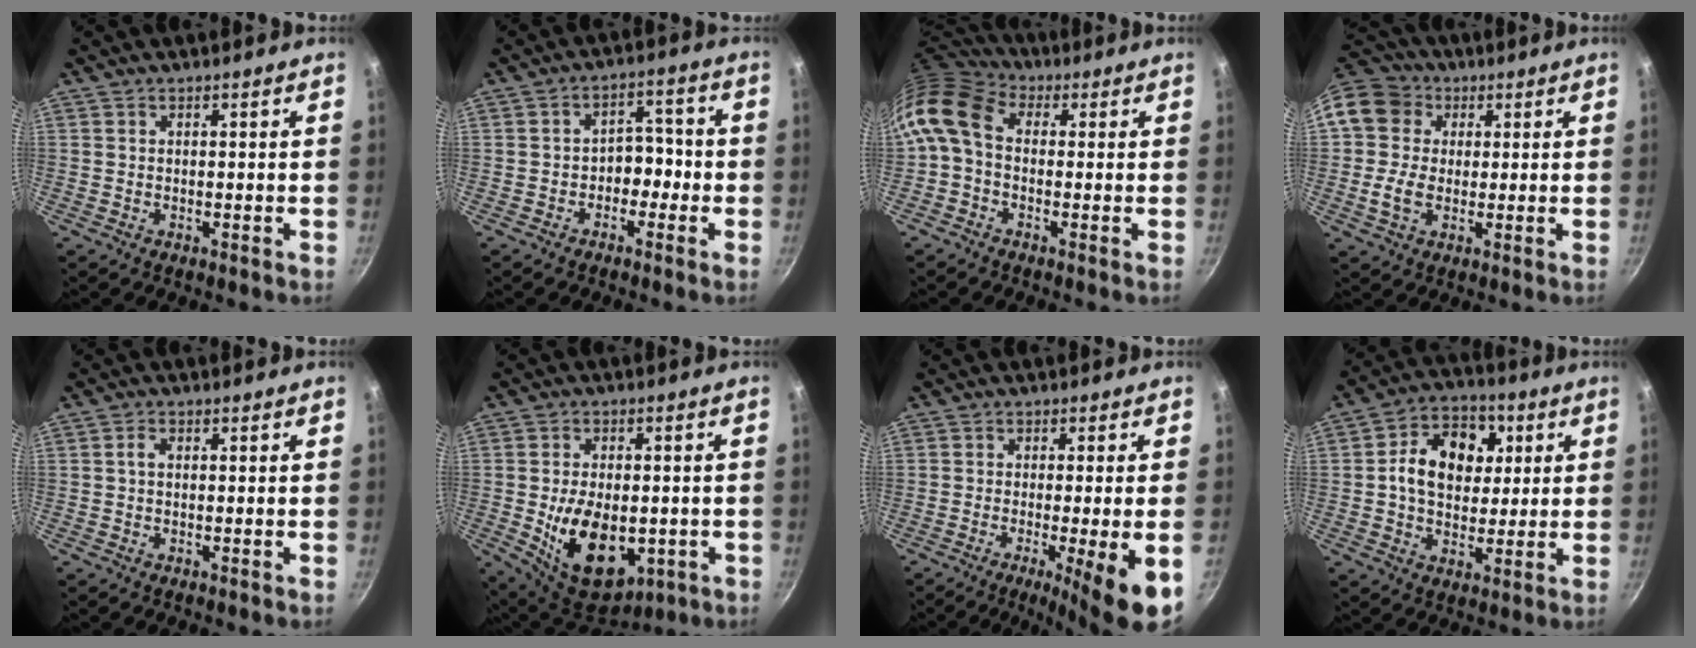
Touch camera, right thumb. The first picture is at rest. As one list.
[{"total": 5.3, "force": [-1.8, 3.9, 3.2], "torque": [0.004, 0.035, -0.032]}, {"total": 10.2, "force": [0.0, 7.4, 7.0], "torque": [-0.140, 0.031, -0.021]}, {"total": 12.6, "force": [2.2, 10.7, 6.2], "torque": [-0.105, 0.018, 0.024]}, {"total": 1.5, "force": [0.1, 1.0, 1.2], "torque": [-0.023, 0.006, 0.001]}, {"total": 16.3, "force": [-3.3, 10.0, 12.5], "torque": [-0.177, -0.006, -0.034]}, {"total": 10.0, "force": [-3.5, 0.8, 9.3], "torque": [-0.143, -0.003, -0.049]}, {"total": 14.3, "force": [2.4, 10.9, 8.8], "torque": [-0.104, 0.010, 0.026]}]